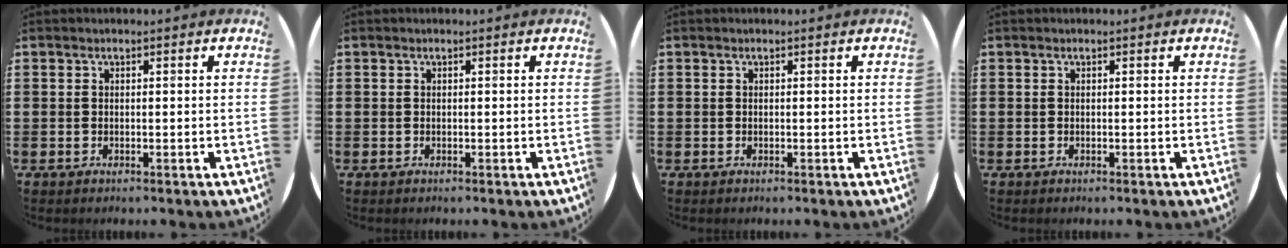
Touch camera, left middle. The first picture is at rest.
{"total": 0.0}
{"total": 0.0}
{"total": 0.0}